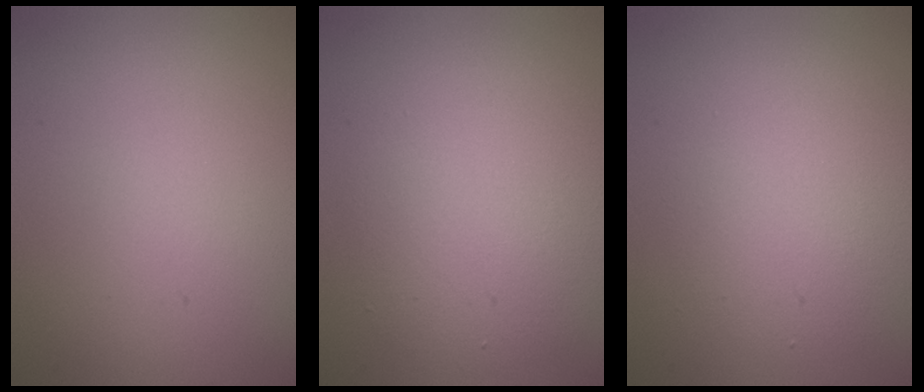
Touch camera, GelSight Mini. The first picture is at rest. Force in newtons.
{"total": 5.3, "press": 5.3, "slide": 0.1}
{"total": 4.2, "press": 4.2, "slide": 0.1}